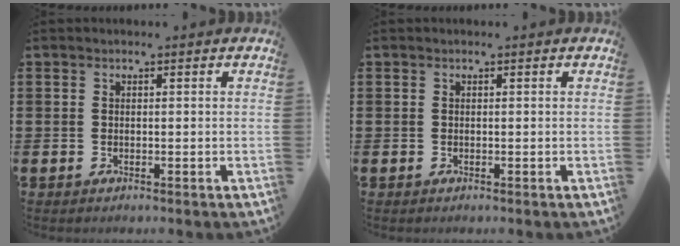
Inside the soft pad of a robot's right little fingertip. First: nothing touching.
{"total": 0.0}